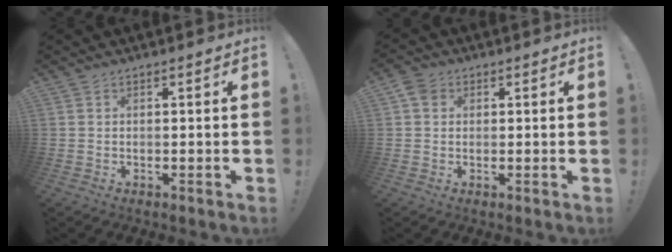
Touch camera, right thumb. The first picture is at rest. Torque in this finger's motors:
{"motor_torque": [0.17, 0.43, 0.12, -0.14, -0.03]}